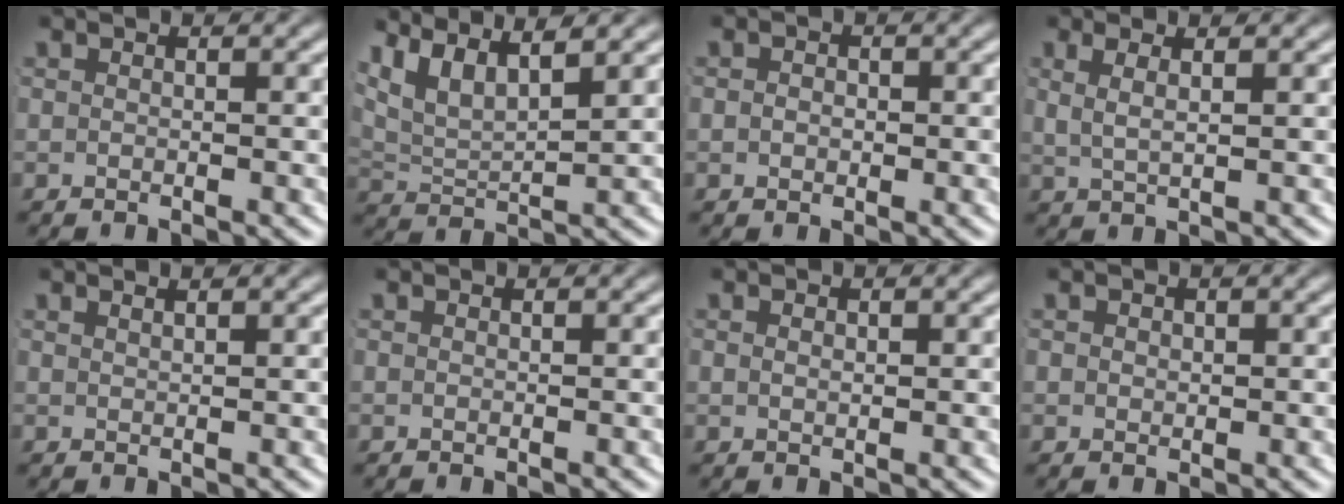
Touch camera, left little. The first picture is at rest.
{"total": 6.7, "force": [2.4, 5.0, 3.7], "torque": [-0.102, -0.008, 0.036]}
{"total": 1.0, "force": [-0.1, 0.8, 0.6], "torque": [-0.016, -0.010, 0.001]}
{"total": 2.4, "force": [1.1, 0.8, 2.0], "torque": [-0.040, -0.002, 0.025]}
{"total": 0.9, "force": [0.7, -0.5, 0.2], "torque": [-0.001, -0.004, 0.017]}
{"total": 0.0}
{"total": 0.5, "force": [0.1, 0.2, 0.5], "torque": [-0.009, -0.009, 0.009]}
{"total": 0.7, "force": [0.2, 0.6, 0.3], "torque": [-0.007, -0.005, 0.007]}